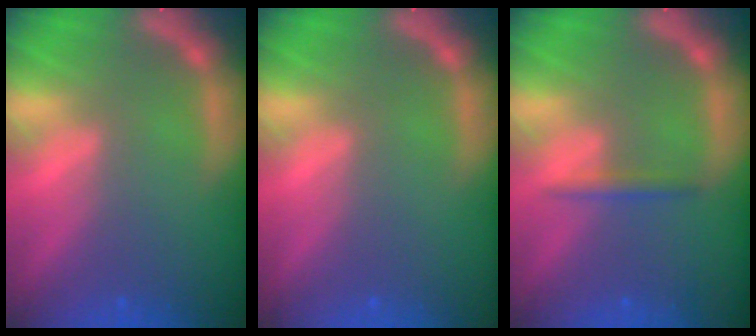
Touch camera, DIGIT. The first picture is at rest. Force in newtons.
{"total": 0.0}
{"total": 1.4}